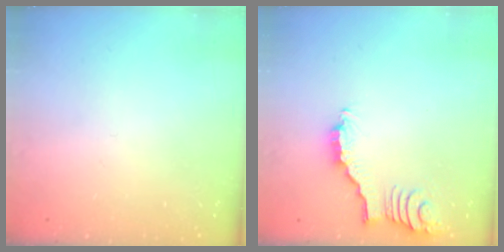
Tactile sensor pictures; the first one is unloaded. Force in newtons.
{"total": 2.8, "press": 2.8, "slide": 0.3}